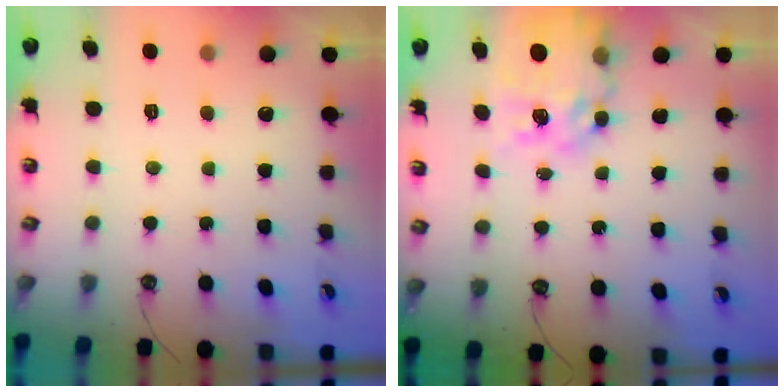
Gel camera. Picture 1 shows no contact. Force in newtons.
{"total": 14.4, "press": 14.3, "slide": 1.2}